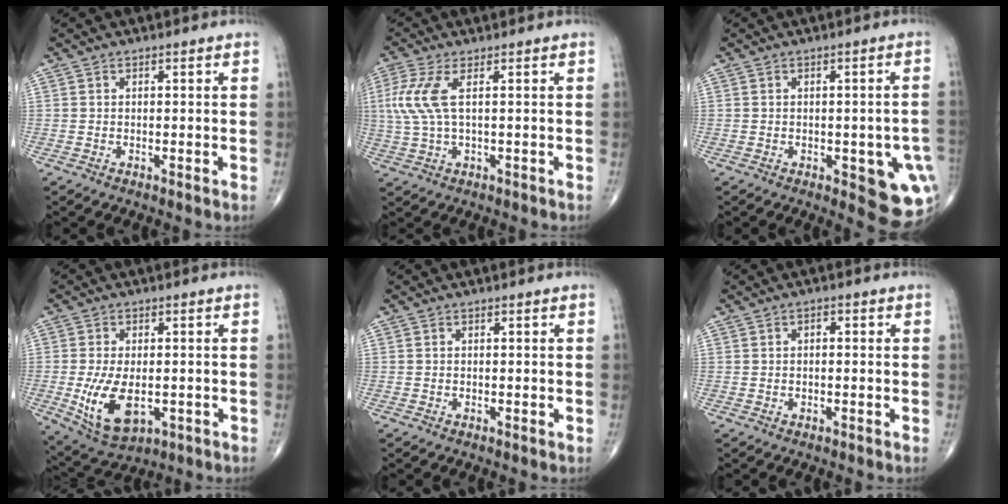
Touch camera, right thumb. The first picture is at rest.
{"total": 6.7, "force": [1.4, 2.1, 6.2], "torque": [-0.181, 0.008, 0.030]}
{"total": 11.7, "force": [-3.0, 4.5, 10.4], "torque": [-0.094, -0.003, -0.026]}
{"total": 10.8, "force": [-2.0, 5.9, 8.8], "torque": [-0.160, -0.011, -0.021]}
{"total": 0.0}
{"total": 1.2, "force": [0.2, 0.7, 1.0], "torque": [-0.011, 0.003, -0.001]}